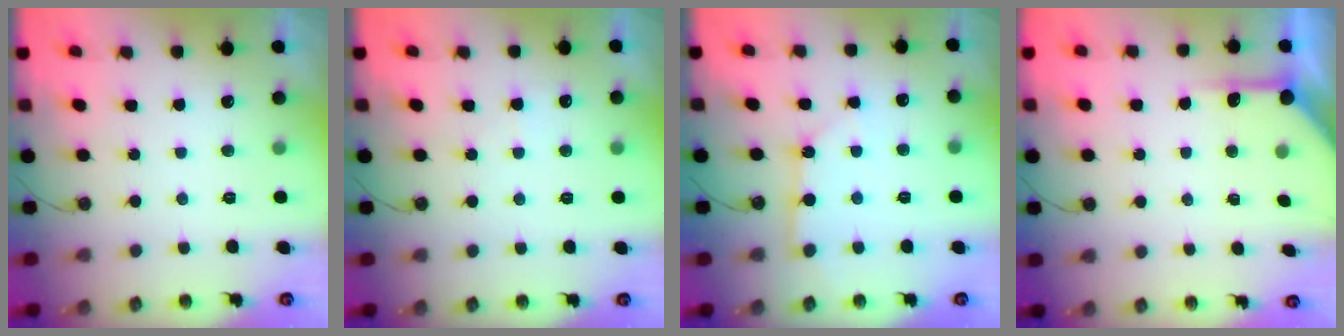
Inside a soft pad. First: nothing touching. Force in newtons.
{"total": 3.6, "press": 3.6, "slide": 0.4}
{"total": 2.8, "press": 2.8, "slide": 0.1}
{"total": 5.2, "press": 5.2, "slide": 0.3}